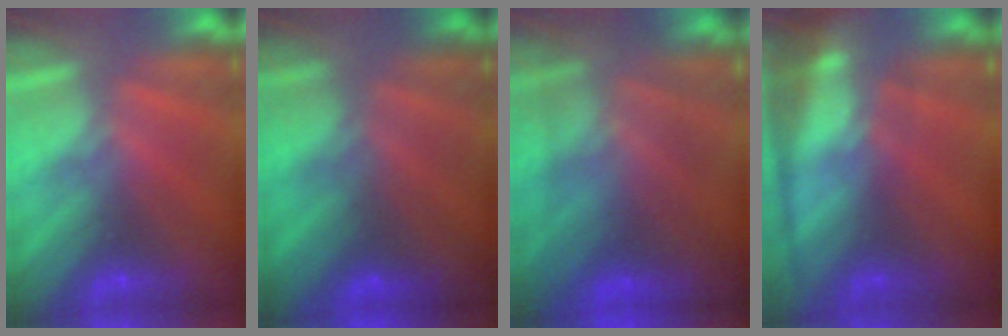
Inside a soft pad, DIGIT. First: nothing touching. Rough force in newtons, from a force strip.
{"total": 6.9}
{"total": 5.5}
{"total": 7.1}